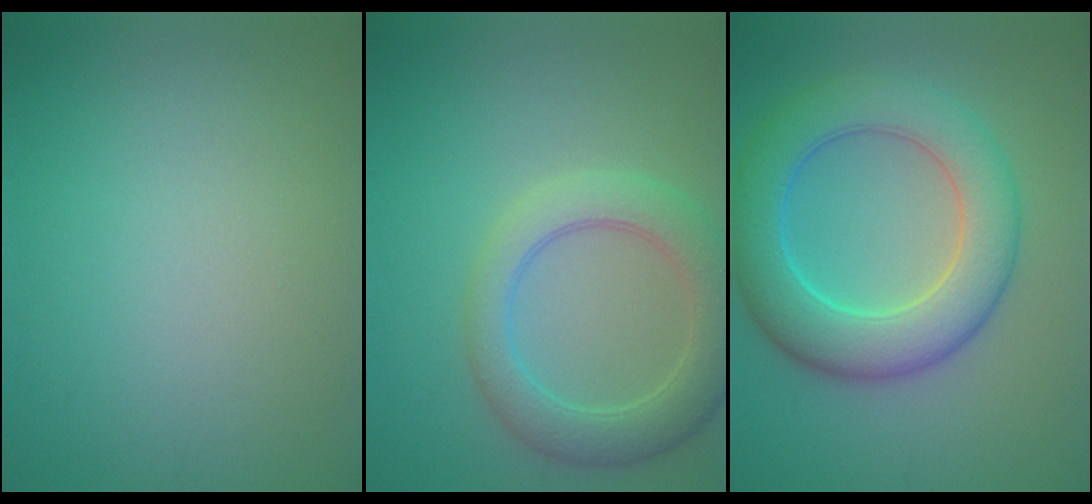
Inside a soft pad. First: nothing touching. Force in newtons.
{"total": 5.2, "press": 5.1, "slide": 0.5}
{"total": 8.1, "press": 8.1, "slide": 0.1}